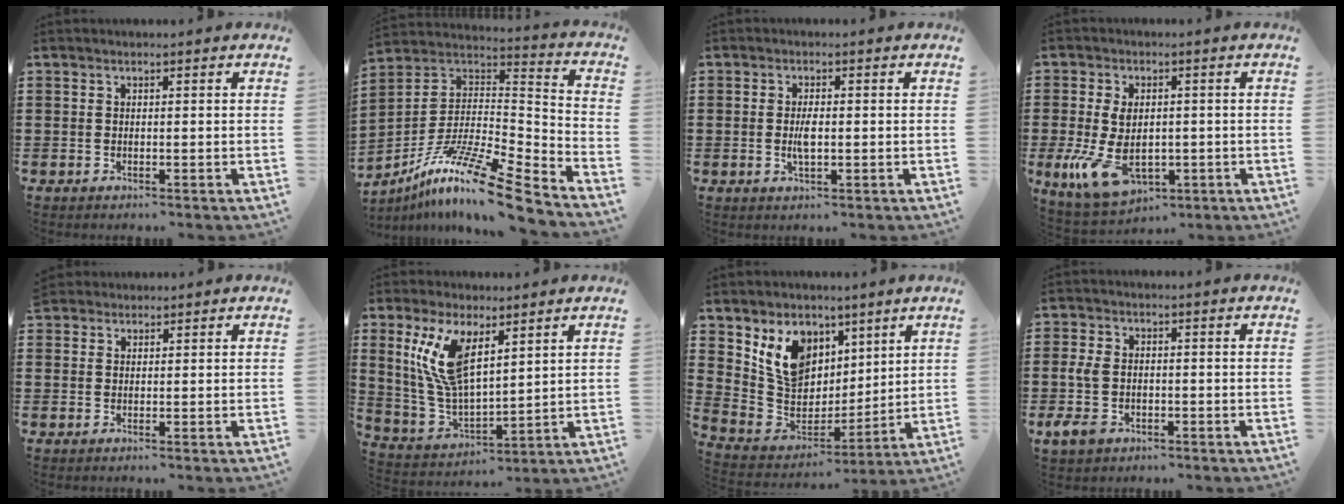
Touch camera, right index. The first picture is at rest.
{"total": 13.7, "force": [-9.9, 1.2, 9.5], "torque": [-0.176, 0.012, -0.187]}
{"total": 3.2, "force": [-0.3, 1.1, 3.0], "torque": [-0.069, -0.006, -0.010]}
{"total": 9.5, "force": [-1.4, 5.7, 7.5], "torque": [-0.178, -0.005, -0.025]}
{"total": 1.7, "force": [1.5, 0.7, -0.2], "torque": [0.000, 0.003, 0.032]}
{"total": 10.7, "force": [4.7, 4.6, 8.4], "torque": [-0.200, -0.014, 0.081]}
{"total": 10.1, "force": [5.4, 7.9, 3.3], "torque": [-0.102, -0.020, 0.112]}
{"total": 4.5, "force": [-1.2, 2.9, 3.2], "torque": [-0.088, -0.004, -0.030]}